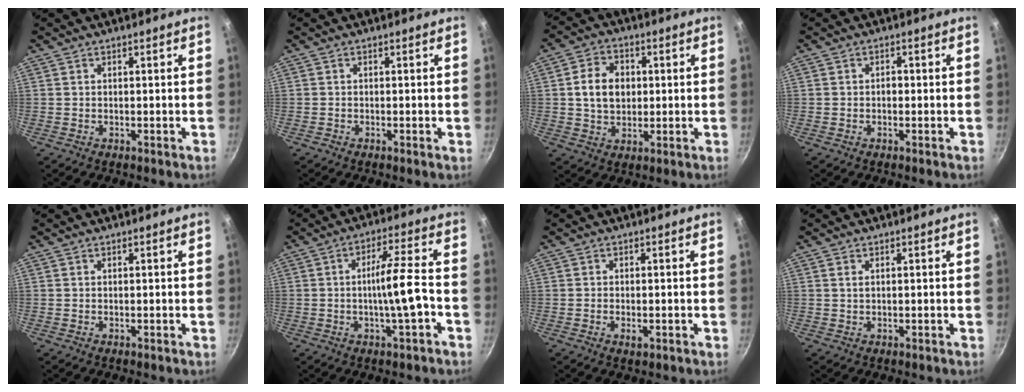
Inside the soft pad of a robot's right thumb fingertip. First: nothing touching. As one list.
[{"total": 0.0}, {"total": 8.6, "force": [0.9, 6.7, 5.4], "torque": [-0.072, 0.007, 0.012]}, {"total": 1.2, "force": [-0.3, 0.9, 0.8], "torque": [-0.009, 0.007, -0.006]}, {"total": 0.0}, {"total": 13.3, "force": [-3.2, 2.1, 12.8], "torque": [-0.213, 0.027, -0.060]}, {"total": 2.0, "force": [-0.7, 1.0, 1.5], "torque": [-0.029, 0.000, -0.013]}, {"total": 0.9, "force": [0.3, 0.5, 0.7], "torque": [-0.013, 0.000, 0.006]}]